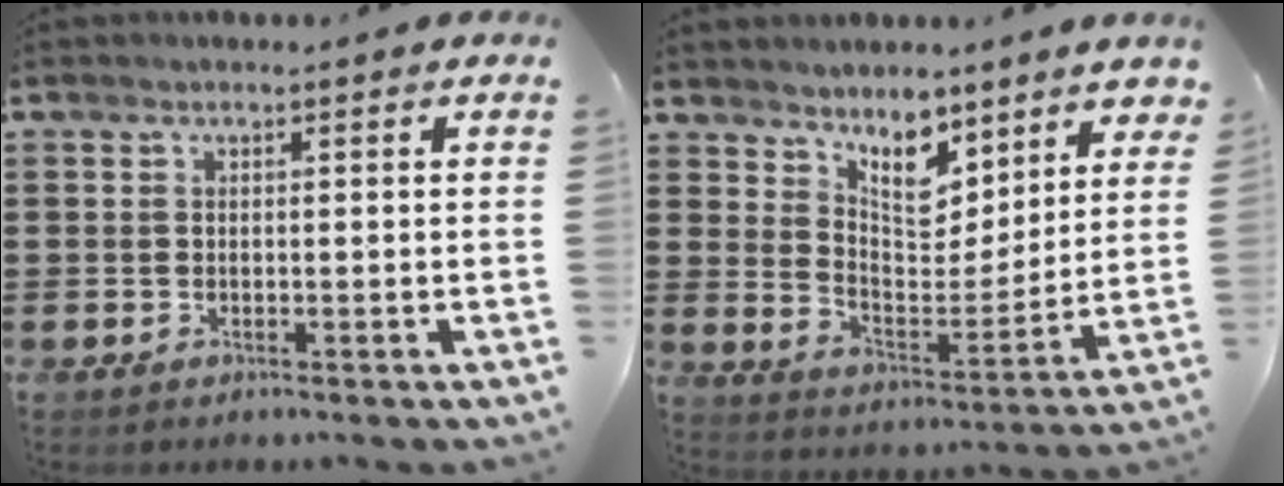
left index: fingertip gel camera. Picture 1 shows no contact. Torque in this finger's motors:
{"motor_torque": [0.71, 0.67, 0.60, 0.13]}